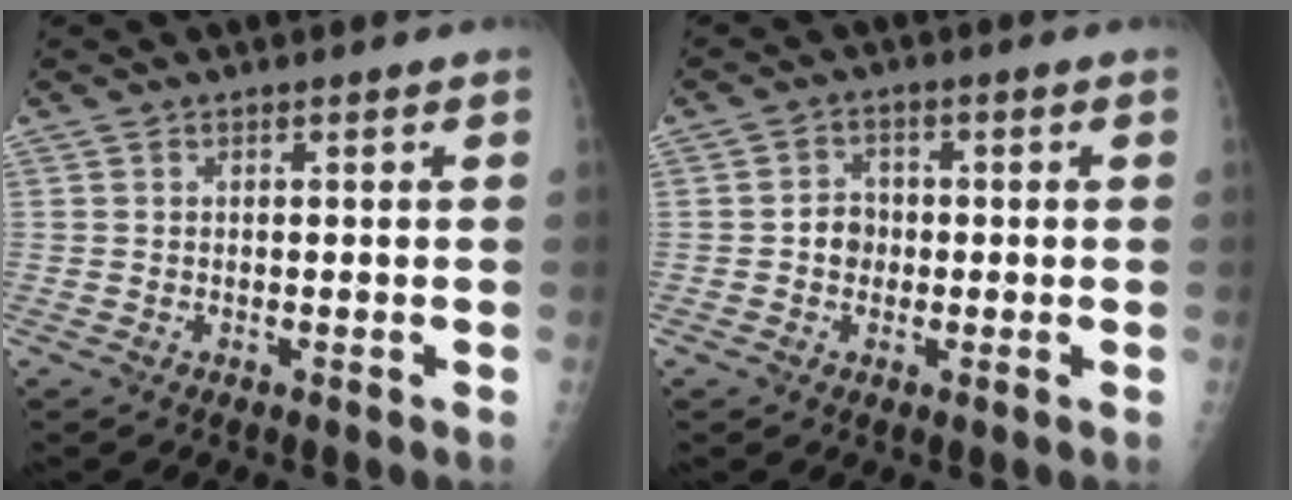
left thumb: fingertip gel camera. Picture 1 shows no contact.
{"total": 3.6, "force": [-0.5, 3.2, 1.5], "torque": [-0.004, 0.009, -0.014]}